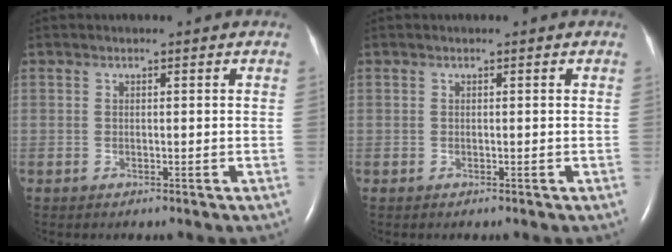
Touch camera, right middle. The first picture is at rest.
{"total": 0.0}